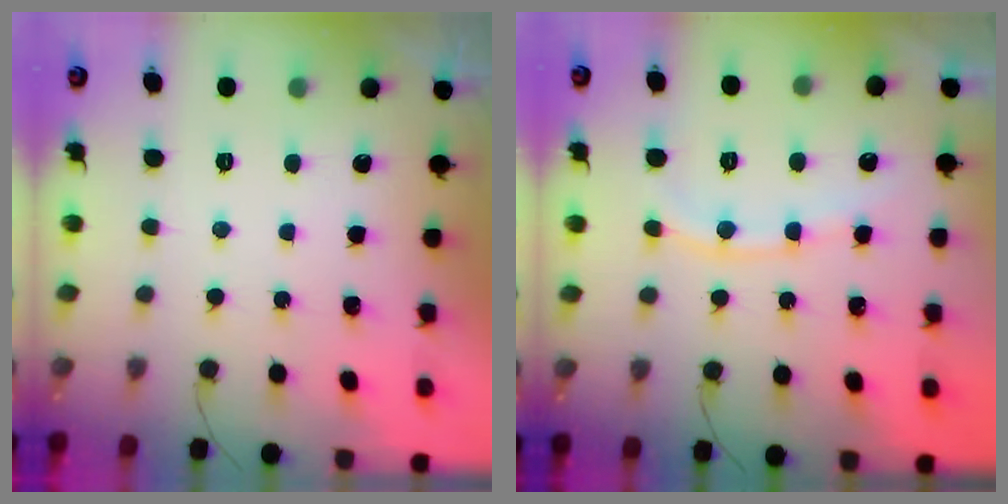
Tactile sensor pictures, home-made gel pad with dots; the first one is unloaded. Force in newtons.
{"total": 8.5, "press": 8.4, "slide": 1.2}